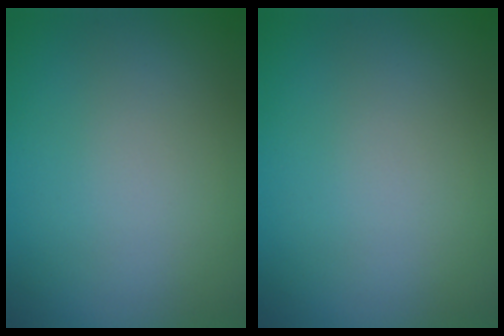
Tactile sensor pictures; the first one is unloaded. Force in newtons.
{"total": 0.0}